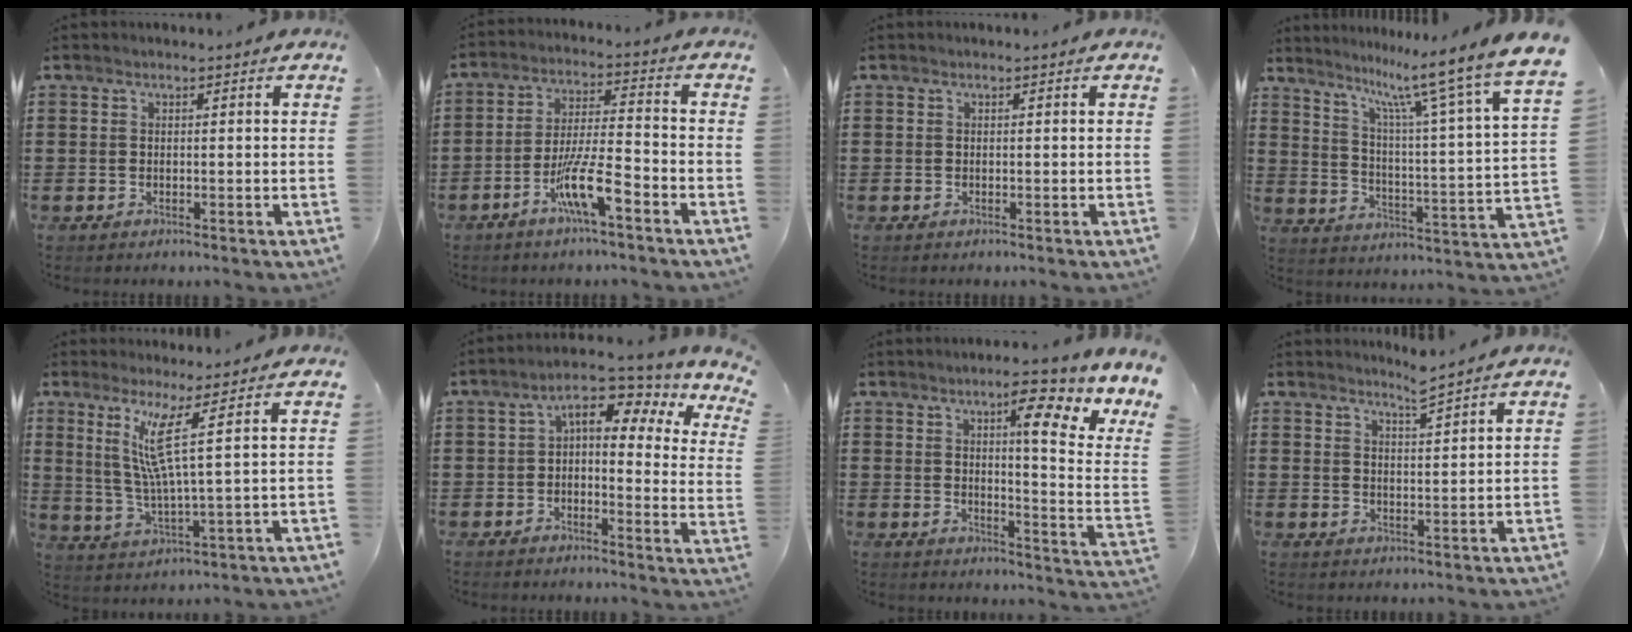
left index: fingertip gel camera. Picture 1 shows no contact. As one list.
[{"total": 9.0, "force": [-5.2, 1.2, 7.2], "torque": [-0.147, -0.001, -0.098]}, {"total": 0.0}, {"total": 9.4, "force": [7.7, -1.1, 5.2], "torque": [-0.112, -0.072, 0.111]}, {"total": 8.8, "force": [4.2, 0.1, 7.7], "torque": [-0.169, -0.012, 0.069]}, {"total": 6.6, "force": [3.3, 2.3, 5.2], "torque": [-0.086, -0.025, 0.041]}, {"total": 9.8, "force": [6.4, 1.3, 7.3], "torque": [-0.112, -0.035, 0.096]}, {"total": 3.2, "force": [2.9, -0.5, 1.2], "torque": [-0.029, -0.008, 0.053]}]